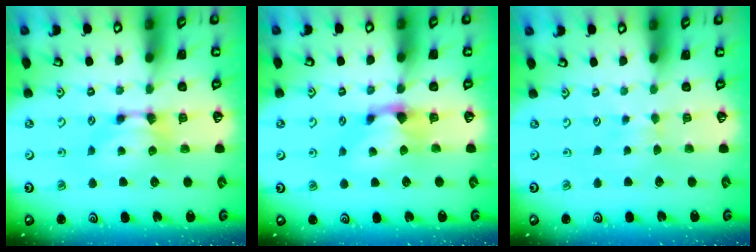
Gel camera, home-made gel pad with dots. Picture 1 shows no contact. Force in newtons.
{"total": 1.3, "press": 0.4, "slide": 1.2}
{"total": 3.0, "press": 2.9, "slide": 0.4}